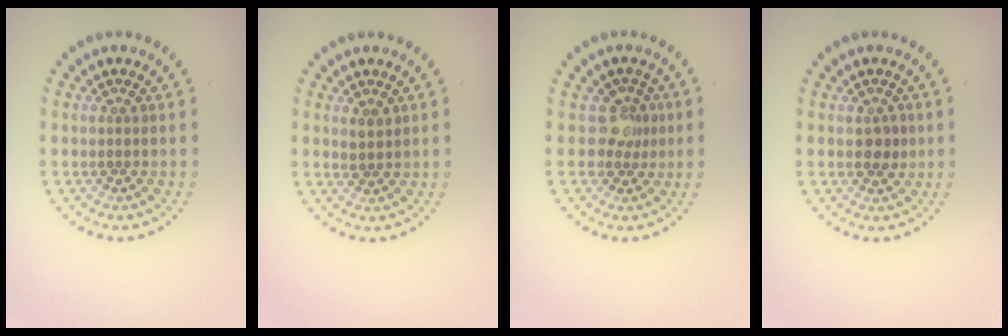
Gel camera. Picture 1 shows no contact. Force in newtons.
{"total": 1.1, "press": 0.9, "slide": 0.5}
{"total": 2.1, "press": 1.6, "slide": 1.3}
{"total": 1.6, "press": 1.6, "slide": 0.4}